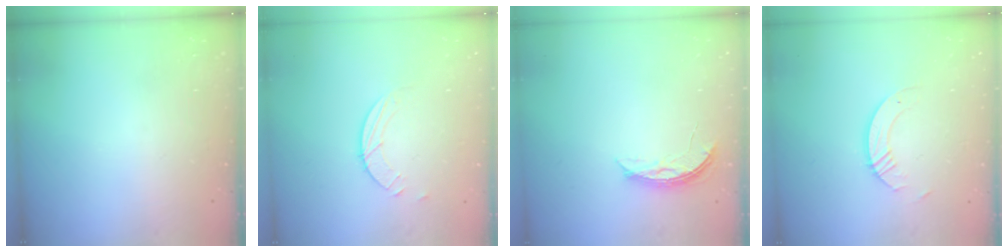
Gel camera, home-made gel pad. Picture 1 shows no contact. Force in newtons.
{"total": 2.5, "press": 2.4, "slide": 0.2}
{"total": 5.8, "press": 5.7, "slide": 0.5}
{"total": 3.4, "press": 3.4, "slide": 0.3}